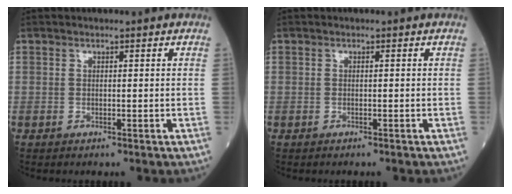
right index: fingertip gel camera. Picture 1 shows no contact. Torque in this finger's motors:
{"motor_torque": [-0.11, -0.08, -0.04, 0.00]}